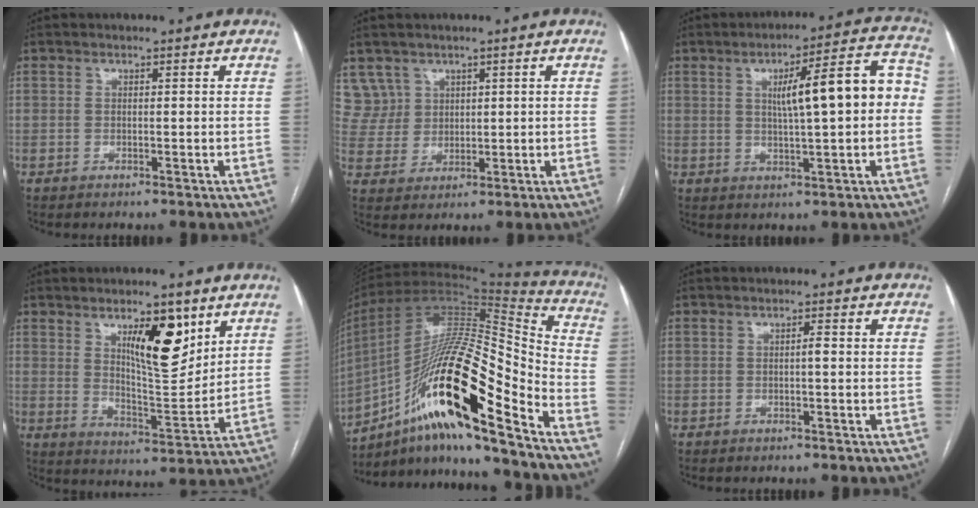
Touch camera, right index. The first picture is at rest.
{"total": 5.6, "force": [3.4, 4.5, -0.5], "torque": [0.013, 0.013, 0.075]}
{"total": 12.0, "force": [1.0, 2.0, 11.8], "torque": [-0.161, 0.039, 0.014]}
{"total": 11.2, "force": [5.6, 3.3, 9.1], "torque": [-0.145, -0.008, 0.098]}
{"total": 26.1, "force": [-13.9, 3.6, 21.8], "torque": [-0.392, -0.002, -0.245]}
{"total": 0.9, "force": [-0.1, 0.1, 0.9], "torque": [-0.014, 0.002, -0.002]}